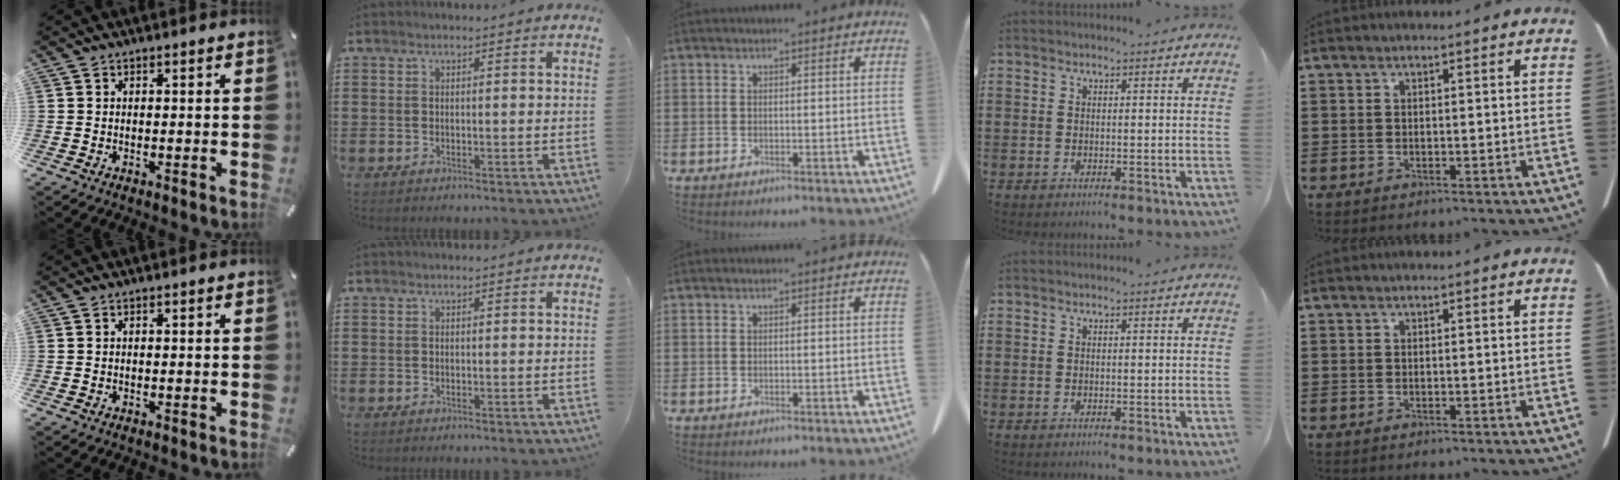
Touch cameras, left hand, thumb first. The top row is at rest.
{}